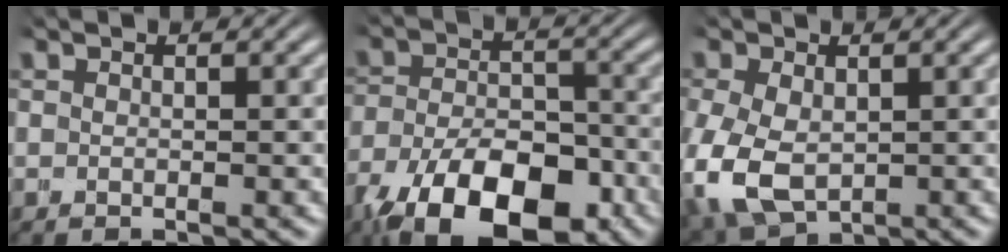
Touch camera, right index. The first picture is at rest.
{"total": 11.8, "force": [-7.5, 6.5, 6.5], "torque": [-0.119, -0.052, -0.084]}
{"total": 6.2, "force": [-1.6, 5.1, 3.1], "torque": [-0.118, -0.051, 0.009]}